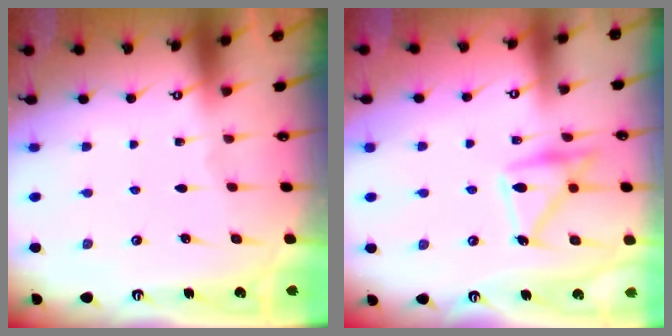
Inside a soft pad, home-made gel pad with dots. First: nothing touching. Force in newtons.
{"total": 17.0, "press": 17.0, "slide": 0.9}